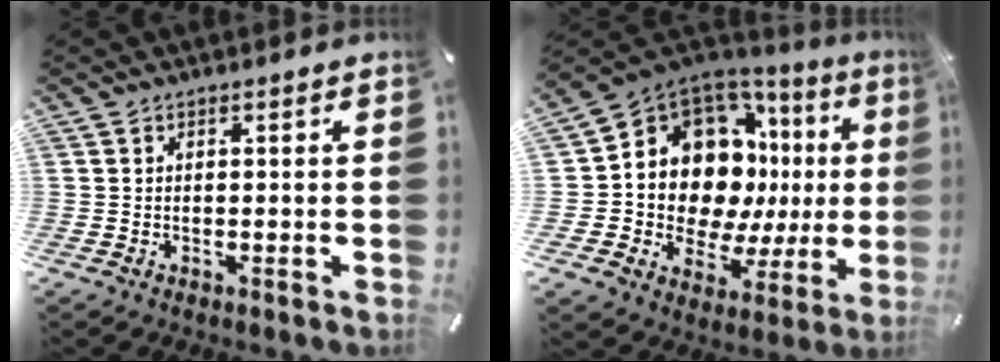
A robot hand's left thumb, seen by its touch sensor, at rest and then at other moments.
{"total": 14.2, "force": [3.8, 10.9, 8.3], "torque": [-0.150, -0.061, 0.073]}